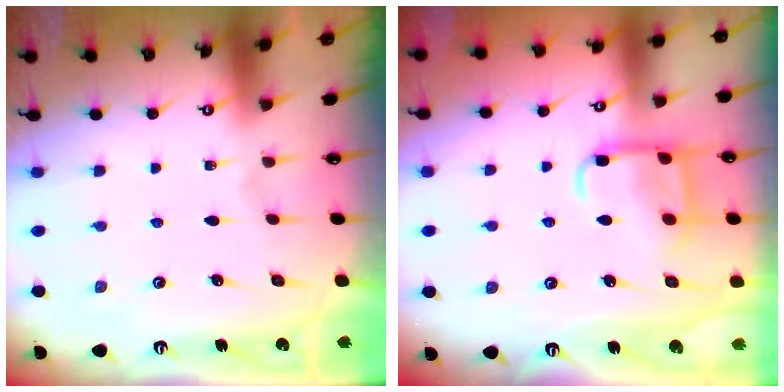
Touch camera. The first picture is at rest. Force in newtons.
{"total": 11.6, "press": 11.6, "slide": 1.1}